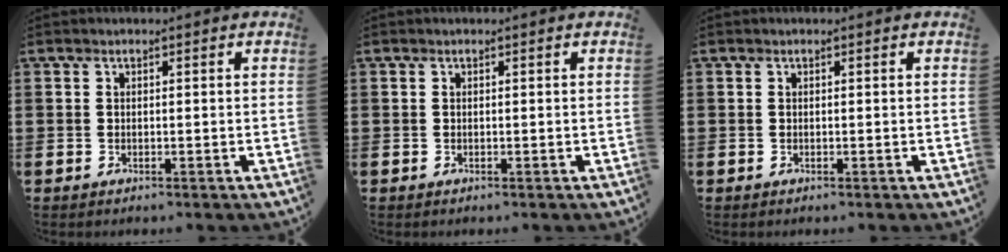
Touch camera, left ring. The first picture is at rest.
{"total": 0.0}
{"total": 0.0}